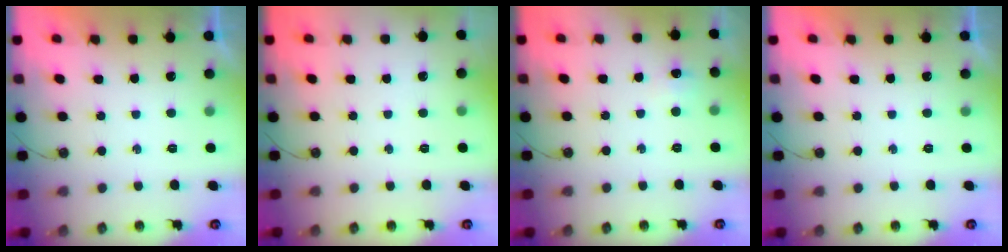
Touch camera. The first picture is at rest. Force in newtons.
{"total": 0.0}
{"total": 5.4, "press": 5.4, "slide": 0.7}
{"total": 0.0}